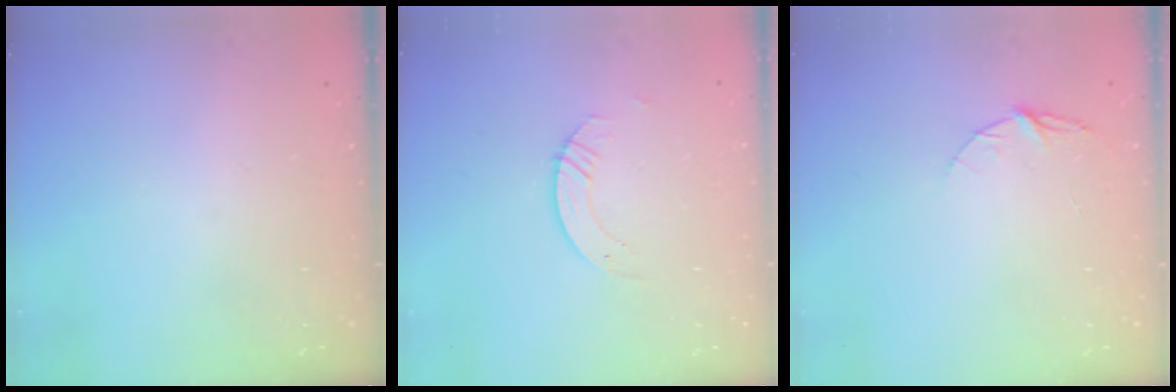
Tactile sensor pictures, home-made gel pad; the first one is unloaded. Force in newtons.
{"total": 2.6, "press": 2.6, "slide": 0.2}
{"total": 4.0, "press": 3.9, "slide": 0.4}